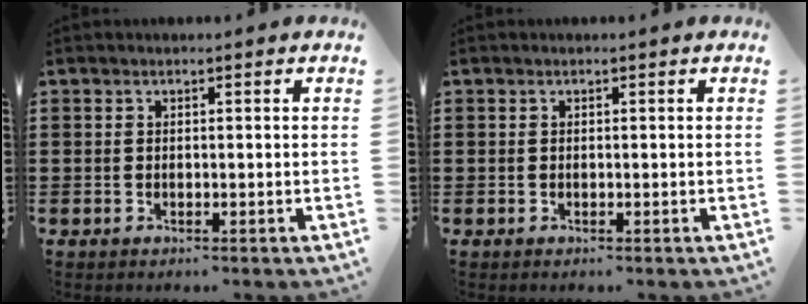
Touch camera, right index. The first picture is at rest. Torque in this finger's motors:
{"motor_torque": [1.07, 1.07, 0.00, 0.00]}